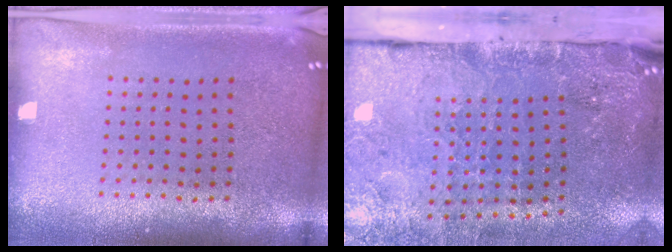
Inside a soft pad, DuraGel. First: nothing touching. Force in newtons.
{"total": 4.3, "press": 3.6, "slide": 2.3}